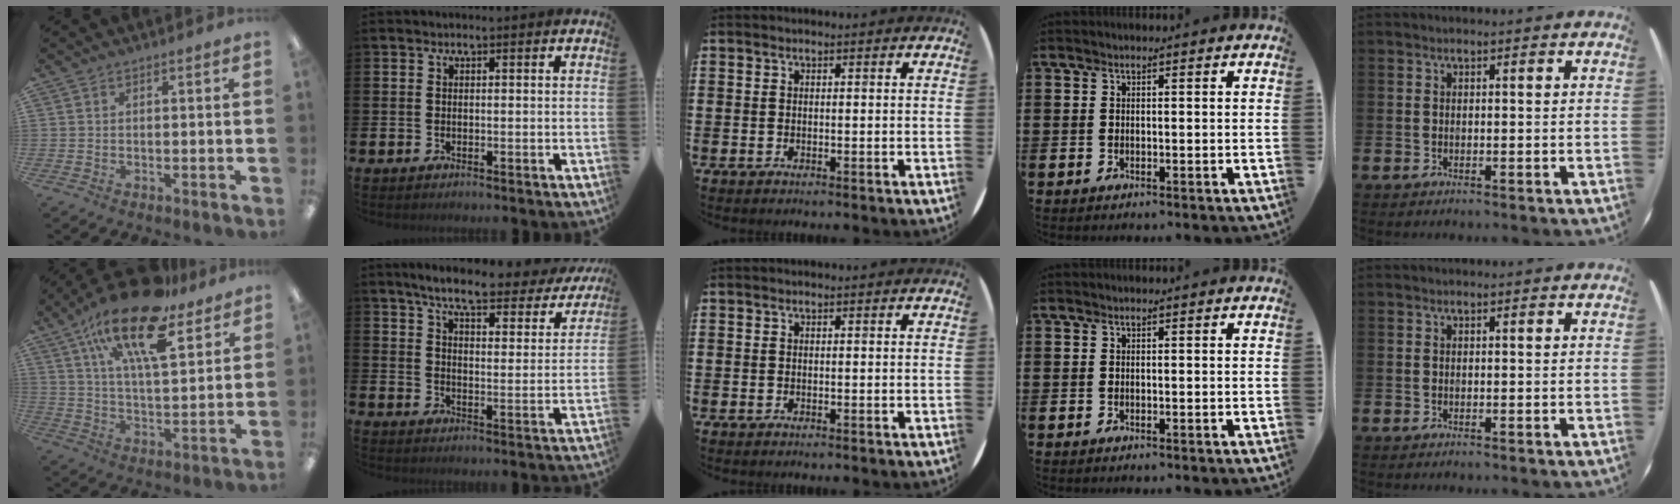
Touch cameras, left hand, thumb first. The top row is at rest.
{"thumb": {"total": 21.0, "force": [13.8, 7.3, 14.0], "torque": [-0.237, -0.075, 0.234]}, "index": {"total": 6.8, "force": [6.0, 1.1, 3.1], "torque": [-0.079, -0.036, 0.096]}}